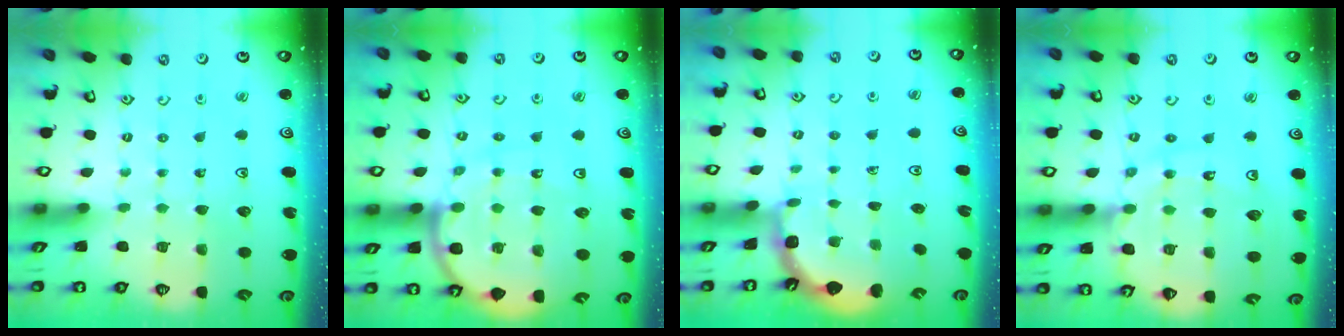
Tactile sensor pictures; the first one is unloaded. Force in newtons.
{"total": 13.1, "press": 13.0, "slide": 1.7}
{"total": 2.1, "press": 2.1, "slide": 0.2}
{"total": 14.4, "press": 14.3, "slide": 1.7}